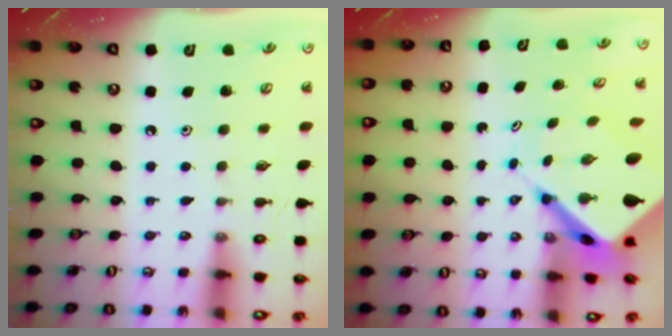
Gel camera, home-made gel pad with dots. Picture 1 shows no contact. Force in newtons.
{"total": 8.9, "press": 8.9, "slide": 0.8}